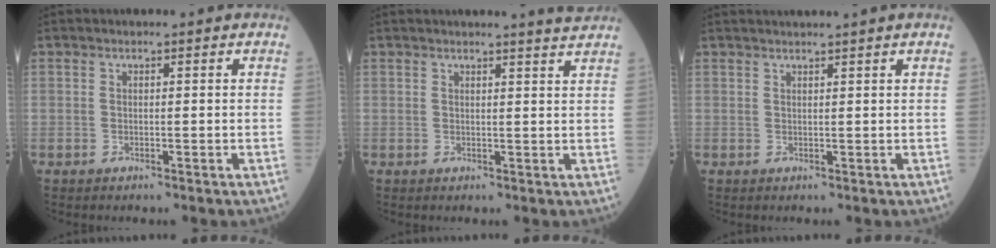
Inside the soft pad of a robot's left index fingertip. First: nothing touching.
{"total": 3.0, "force": [2.8, -0.9, 0.5], "torque": [-0.009, -0.010, 0.027]}
{"total": 3.8, "force": [3.3, -1.0, 1.6], "torque": [-0.014, 0.020, 0.048]}